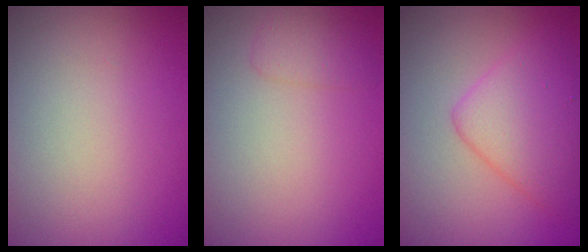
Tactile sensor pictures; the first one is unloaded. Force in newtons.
{"total": 1.5, "press": 1.5, "slide": 0.1}
{"total": 5.1, "press": 5.1, "slide": 0.1}